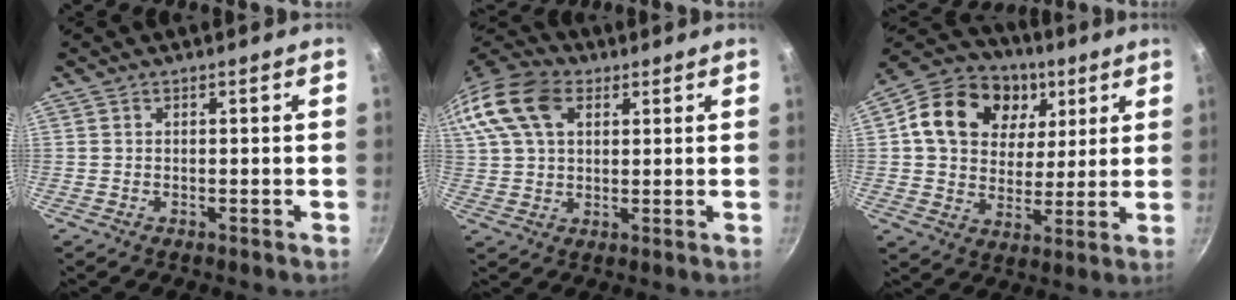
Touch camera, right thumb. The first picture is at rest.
{"total": 19.9, "force": [7.7, 13.4, 12.5], "torque": [-0.284, 0.035, 0.134]}
{"total": 19.7, "force": [6.5, 15.2, 10.7], "torque": [-0.164, 0.000, 0.101]}